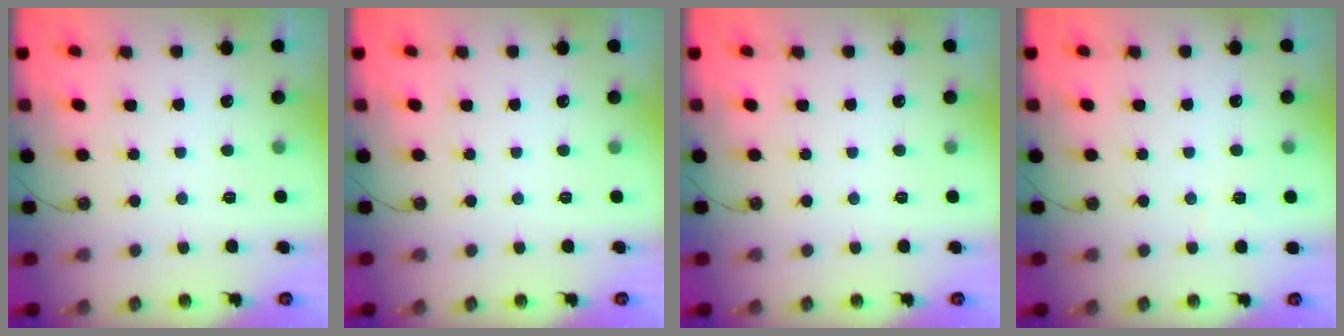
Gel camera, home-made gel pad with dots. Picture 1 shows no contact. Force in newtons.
{"total": 0.0}
{"total": 0.0}
{"total": 3.0, "press": 2.1, "slide": 2.2}